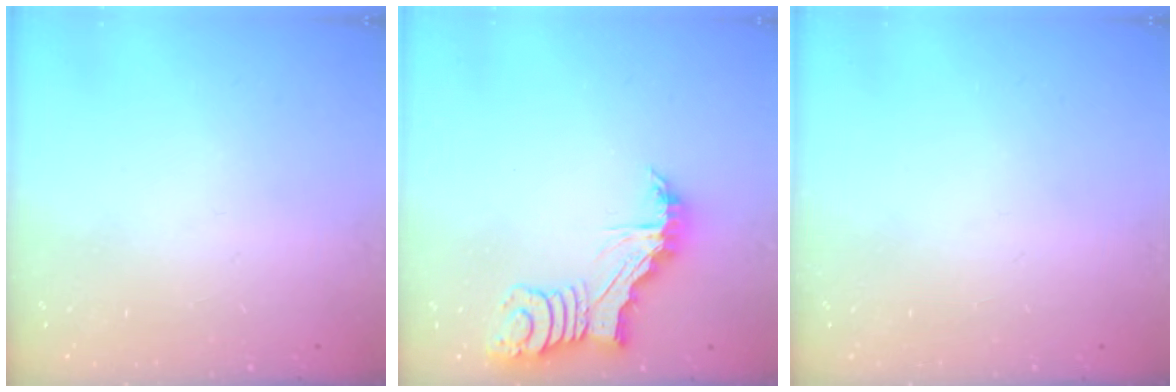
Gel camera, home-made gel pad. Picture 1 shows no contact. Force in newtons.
{"total": 7.7, "press": 7.7, "slide": 0.6}
{"total": 0.0}